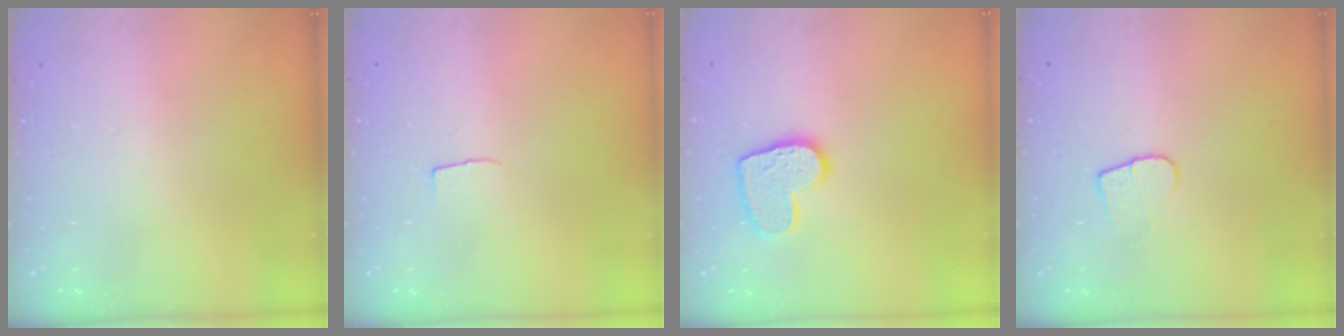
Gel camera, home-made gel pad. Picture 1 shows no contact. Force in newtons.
{"total": 3.7, "press": 3.7, "slide": 0.3}
{"total": 10.6, "press": 10.6, "slide": 0.8}
{"total": 7.3, "press": 7.3, "slide": 0.5}